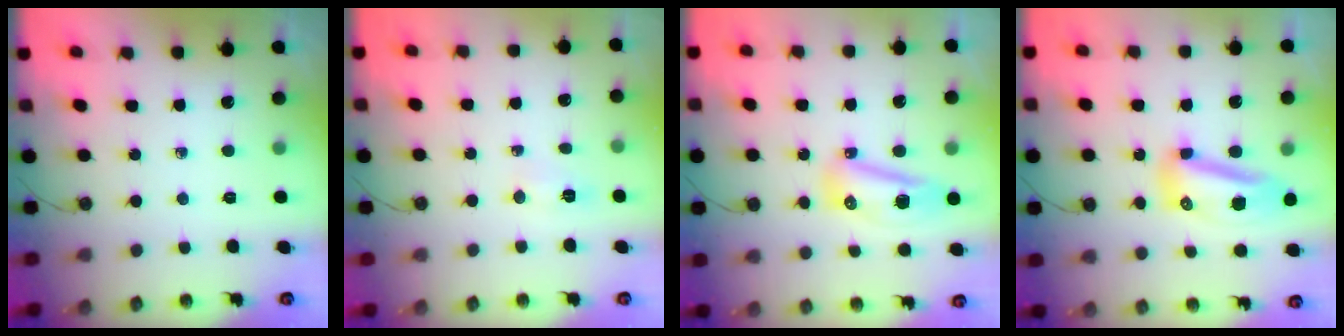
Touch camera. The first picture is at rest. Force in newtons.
{"total": 4.7, "press": 4.4, "slide": 1.7}
{"total": 9.6, "press": 9.1, "slide": 2.9}
{"total": 10.4, "press": 10.3, "slide": 1.1}